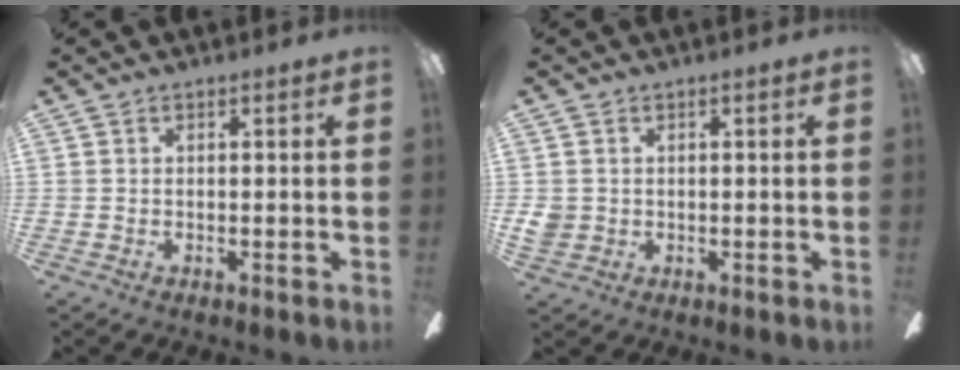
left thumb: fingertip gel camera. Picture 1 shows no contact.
{"total": 3.0, "force": [0.3, 2.9, 0.9], "torque": [-0.019, 0.007, 0.007]}